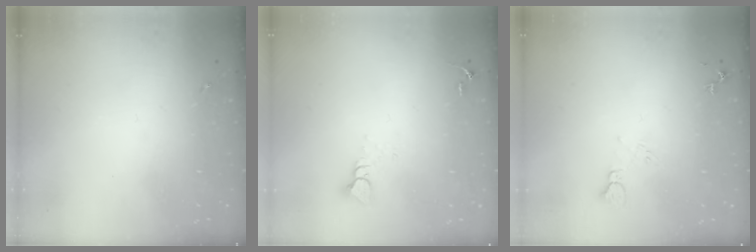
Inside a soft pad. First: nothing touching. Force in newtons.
{"total": 3.9, "press": 3.9, "slide": 0.4}
{"total": 4.6, "press": 4.6, "slide": 0.6}